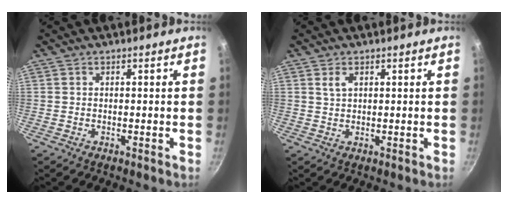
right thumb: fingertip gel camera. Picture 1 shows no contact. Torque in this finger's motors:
{"motor_torque": [-0.03, 0.04, 0.02, 0.02, 0.02]}